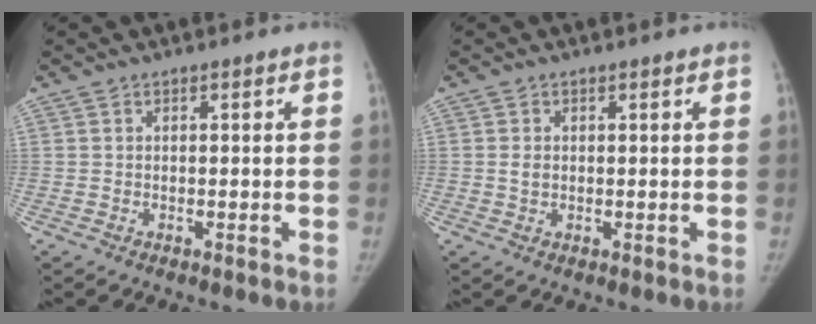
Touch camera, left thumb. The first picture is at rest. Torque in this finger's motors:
{"motor_torque": [0.06, 0.11, 0.25, -0.31, 0.05]}